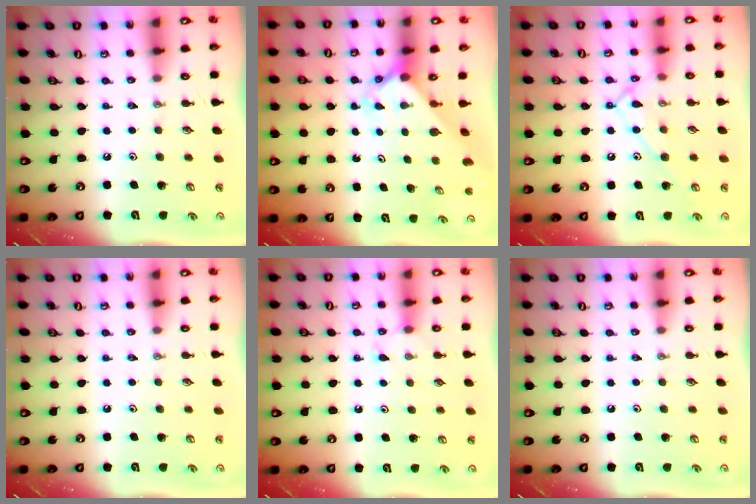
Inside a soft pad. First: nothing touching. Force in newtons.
{"total": 2.3, "press": 2.3, "slide": 0.2}
{"total": 12.9, "press": 12.9, "slide": 0.9}
{"total": 0.0}
{"total": 4.9, "press": 4.9, "slide": 0.6}
{"total": 0.0}